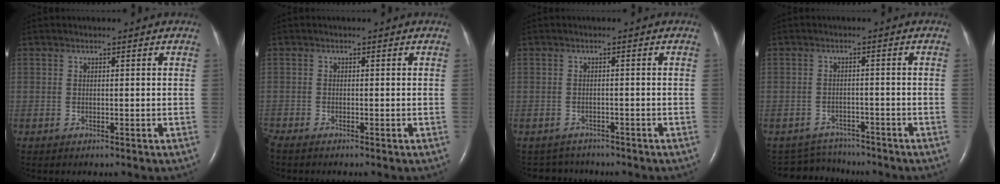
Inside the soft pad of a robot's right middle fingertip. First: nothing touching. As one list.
[{"total": 1.1, "force": [-1.0, -0.2, 0.4], "torque": [-0.014, -0.003, -0.023]}, {"total": 3.1, "force": [-2.8, 1.1, -0.5], "torque": [0.002, 0.000, -0.041]}, {"total": 5.1, "force": [-4.8, 1.1, -1.0], "torque": [0.006, 0.010, -0.073]}]